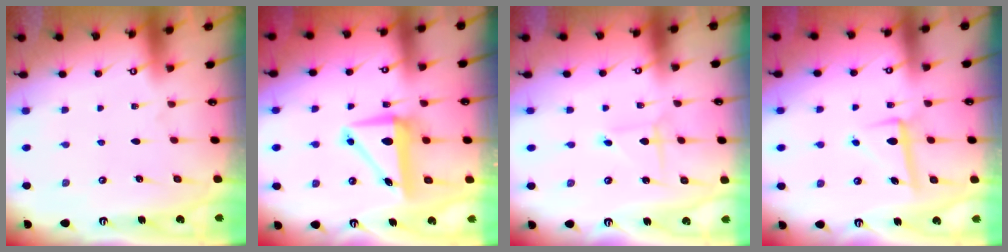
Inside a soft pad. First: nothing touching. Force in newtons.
{"total": 7.9, "press": 7.7, "slide": 1.7}
{"total": 1.3, "press": 1.3, "slide": 0.1}
{"total": 7.0, "press": 6.9, "slide": 1.2}